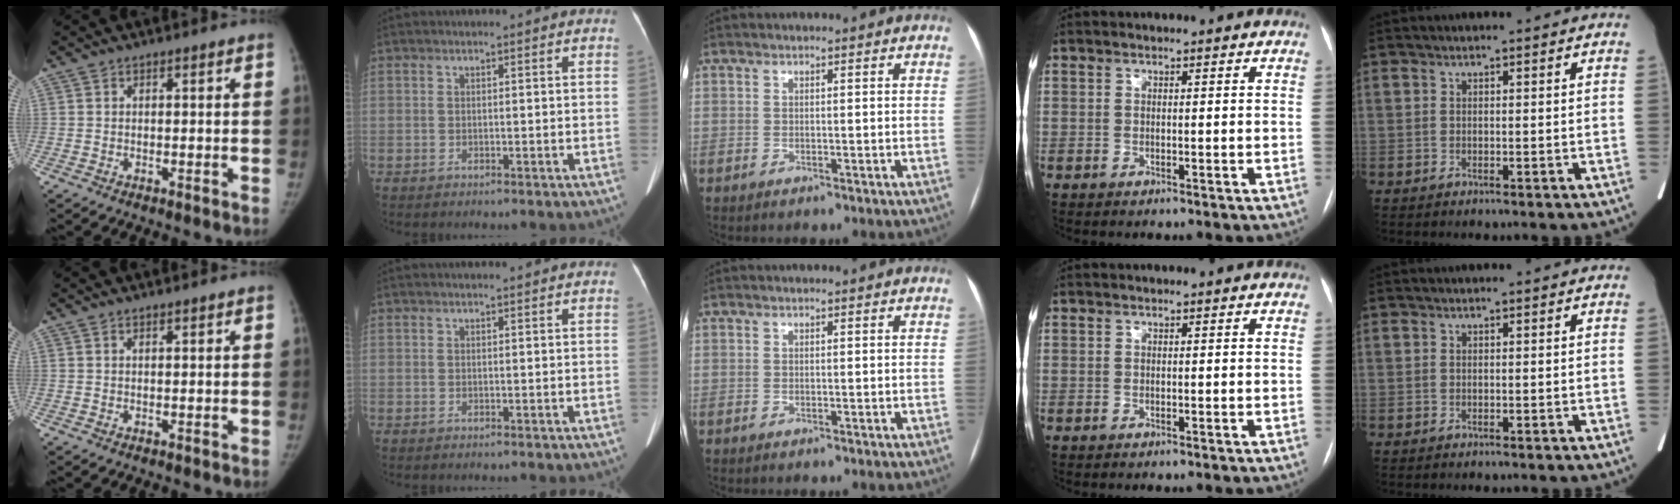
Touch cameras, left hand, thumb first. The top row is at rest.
{"thumb": {"total": 0.7, "force": [0.6, 0.1, 0.3], "torque": [-0.007, -0.004, 0.011]}, "index": {"total": 2.5, "force": [2.4, 0.1, 0.8], "torque": [-0.009, 0.016, 0.026]}}